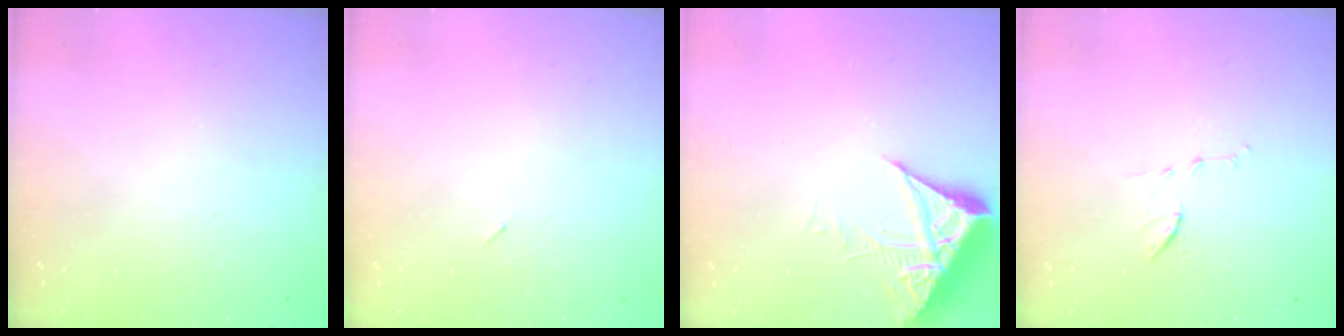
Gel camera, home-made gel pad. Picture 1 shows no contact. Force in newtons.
{"total": 2.2, "press": 1.9, "slide": 1.2}
{"total": 6.6, "press": 6.6, "slide": 0.8}
{"total": 6.1, "press": 5.9, "slide": 1.5}